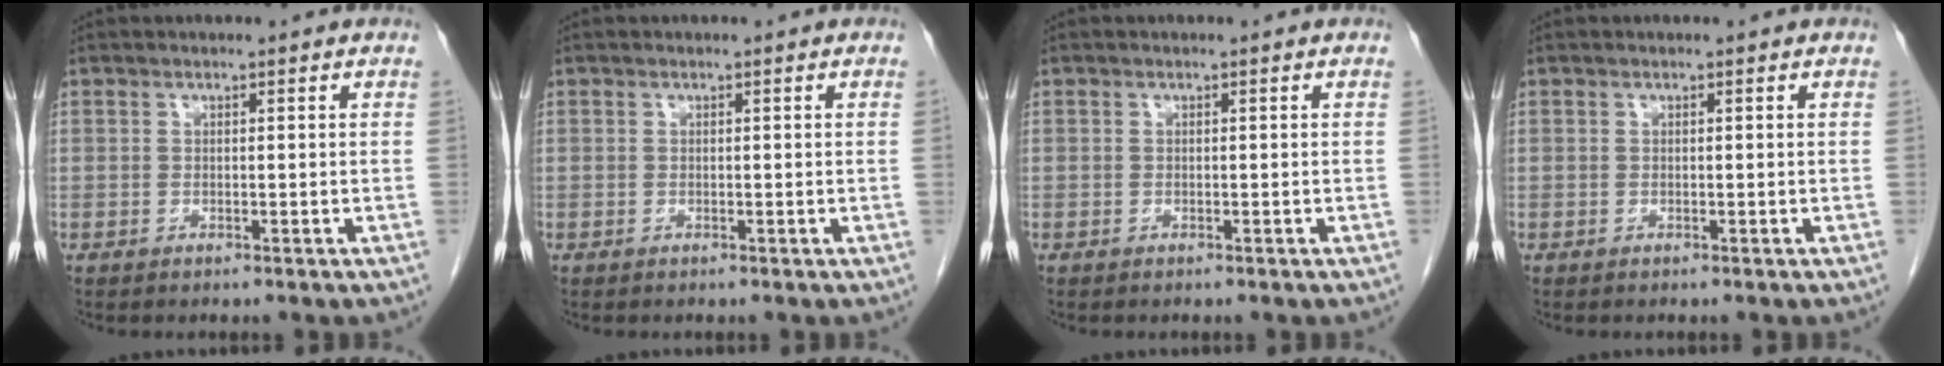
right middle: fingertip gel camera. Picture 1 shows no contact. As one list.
[{"total": 0.0}, {"total": 0.0}, {"total": 0.0}]